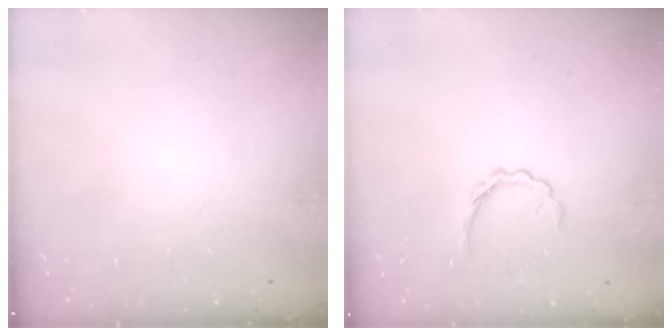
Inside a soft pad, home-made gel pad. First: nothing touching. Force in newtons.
{"total": 3.9, "press": 3.9, "slide": 0.5}